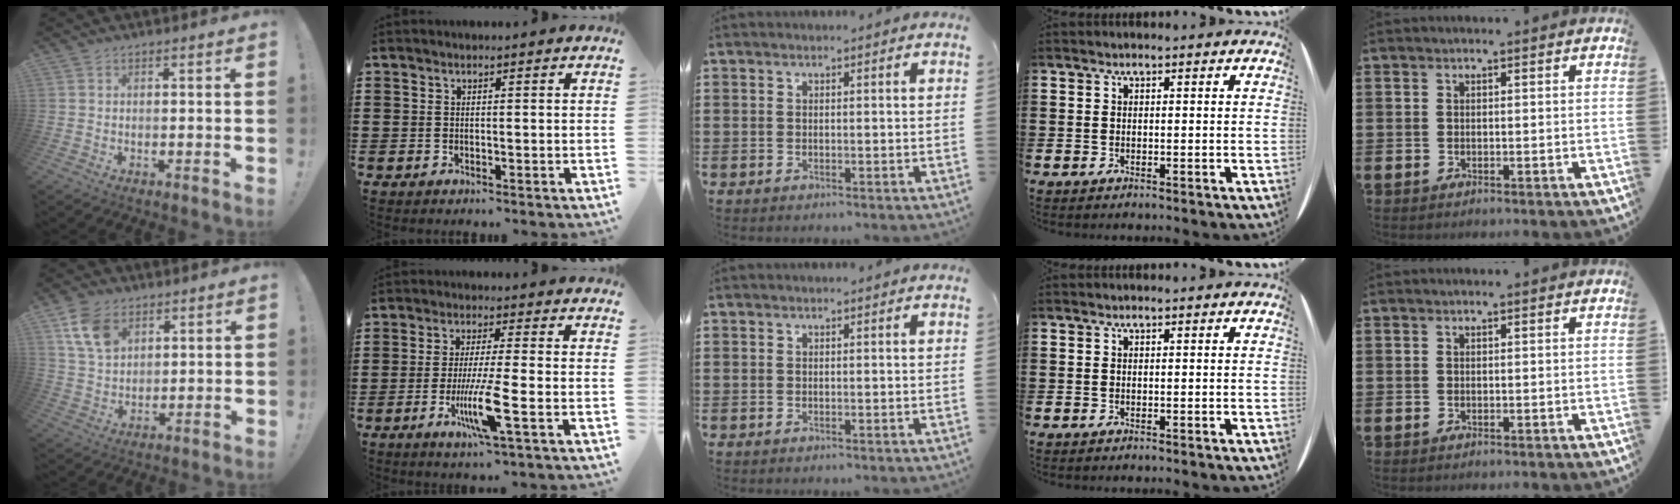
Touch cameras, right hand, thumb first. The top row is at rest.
{"thumb": {"total": 10.3, "force": [5.3, 6.9, 5.5], "torque": [-0.091, -0.015, 0.105]}, "index": {"total": 8.4, "force": [-2.9, 0.4, 7.9], "torque": [-0.155, -0.020, -0.055]}}